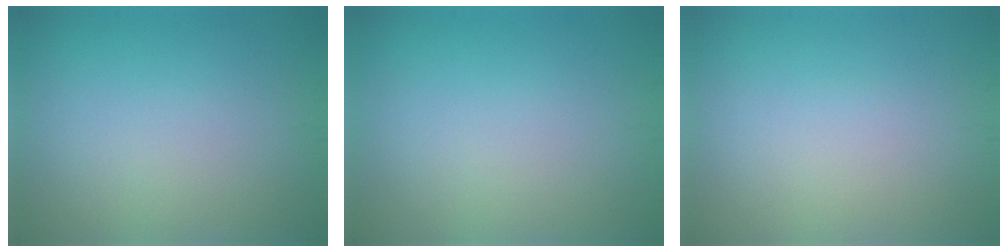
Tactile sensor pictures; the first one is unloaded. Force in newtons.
{"total": 0.0}
{"total": 0.0}